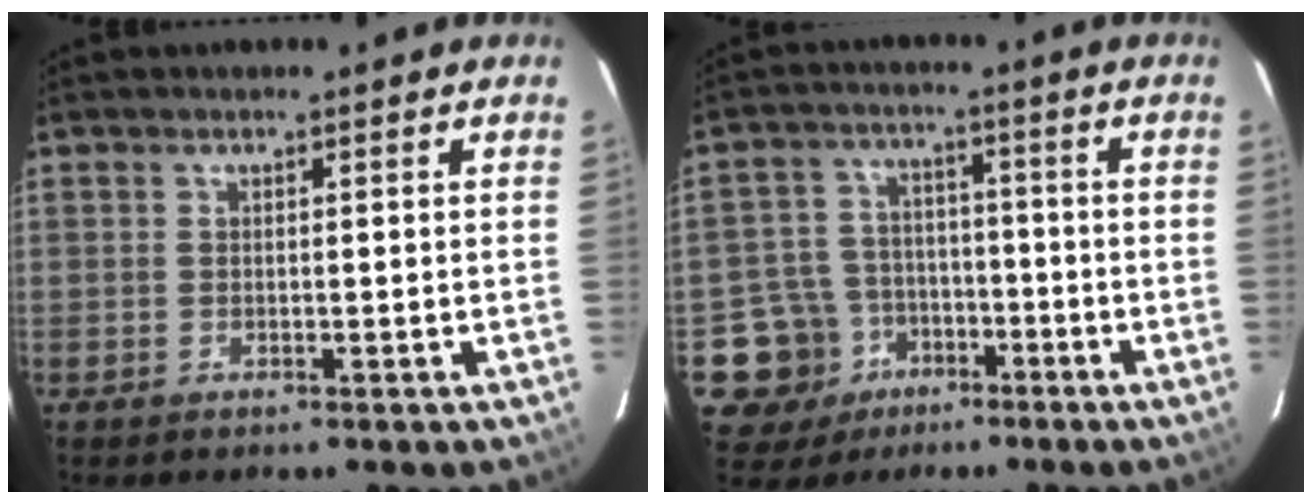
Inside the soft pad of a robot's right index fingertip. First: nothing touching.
{"total": 10.5, "force": [-5.0, 9.2, 1.2], "torque": [-0.057, 0.033, -0.071]}